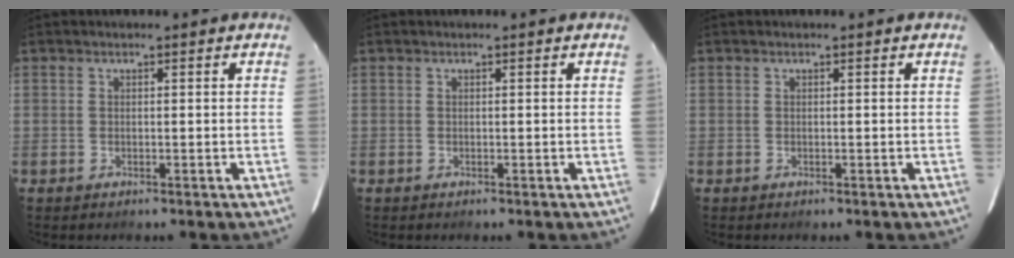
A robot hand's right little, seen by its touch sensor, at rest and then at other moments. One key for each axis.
{"total": 0.0}
{"total": 0.0}